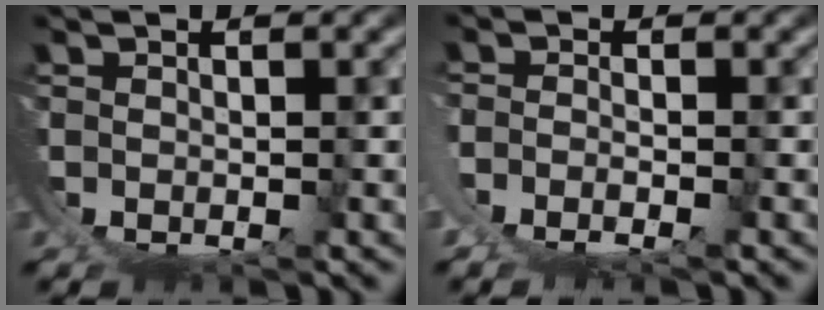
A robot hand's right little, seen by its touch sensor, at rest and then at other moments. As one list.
[{"total": 2.4, "force": [-0.2, 1.6, 1.8], "torque": [-0.042, -0.013, 0.001]}]